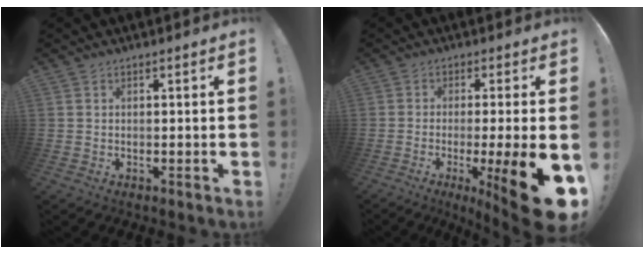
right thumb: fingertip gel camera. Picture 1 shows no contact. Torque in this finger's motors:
{"motor_torque": [0.71, 1.04, 1.65, -1.12, 0.57]}